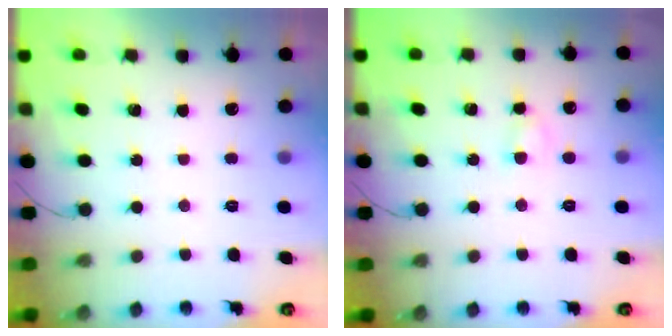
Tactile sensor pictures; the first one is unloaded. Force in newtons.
{"total": 2.7, "press": 2.4, "slide": 1.2}